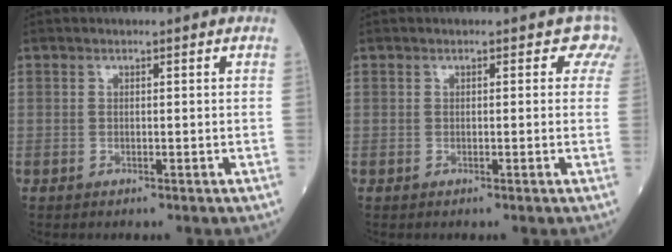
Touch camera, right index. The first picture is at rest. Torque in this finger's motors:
{"motor_torque": [0.01, 0.03, 0.00, 0.02]}